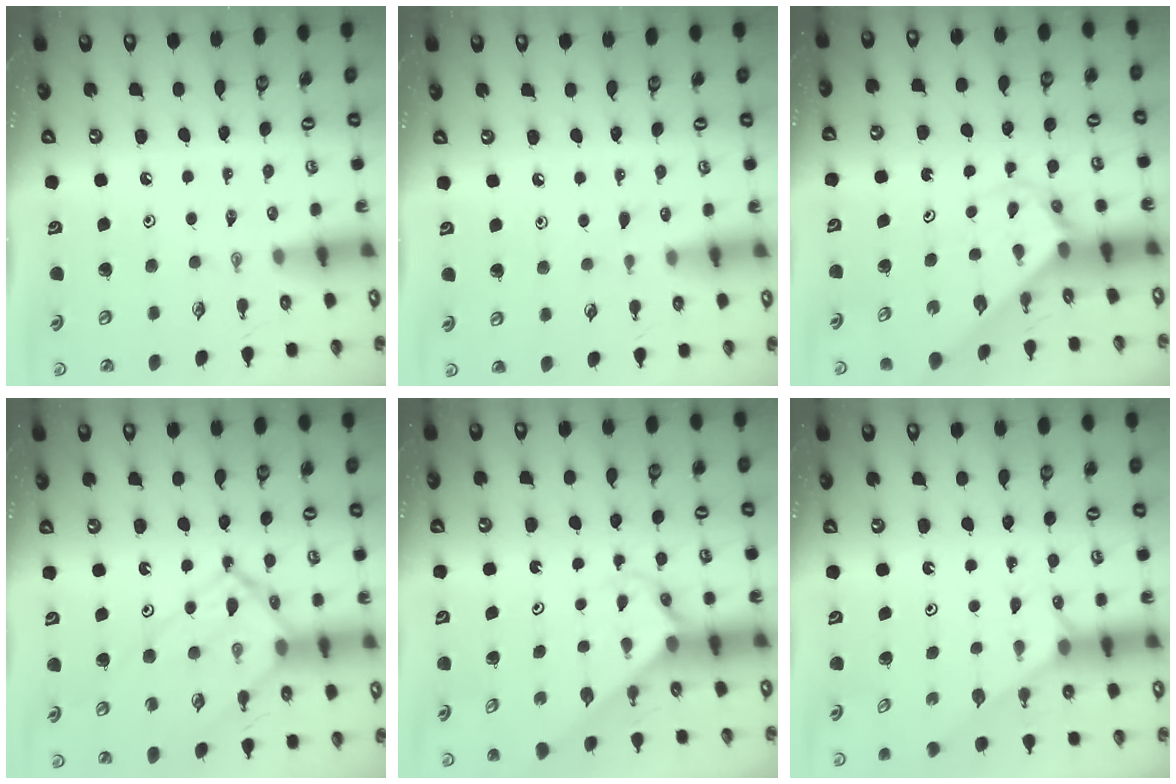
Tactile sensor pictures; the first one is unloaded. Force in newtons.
{"total": 2.7, "press": 2.7, "slide": 0.3}
{"total": 2.7, "press": 2.7, "slide": 0.2}
{"total": 12.6, "press": 12.6, "slide": 1.1}
{"total": 2.6, "press": 2.6, "slide": 0.1}
{"total": 1.9, "press": 1.9, "slide": 0.3}